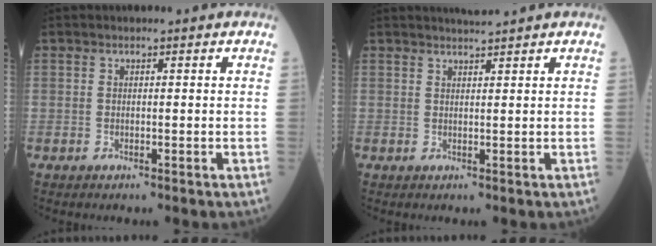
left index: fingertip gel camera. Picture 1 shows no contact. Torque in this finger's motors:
{"motor_torque": [-0.55, -0.65, -0.21, -0.01]}